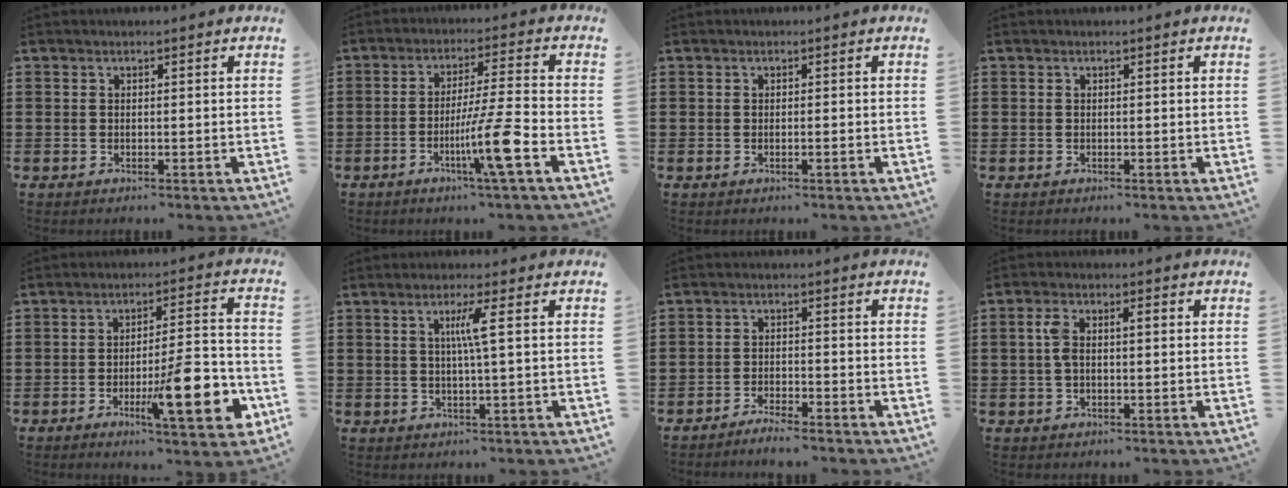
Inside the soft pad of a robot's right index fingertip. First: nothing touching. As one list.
[{"total": 10.4, "force": [-4.1, -0.2, 9.6], "torque": [-0.176, -0.011, -0.077]}, {"total": 0.5, "force": [-0.2, 0.0, 0.5], "torque": [-0.009, -0.003, -0.003]}, {"total": 0.0}, {"total": 13.2, "force": [-5.0, 3.0, 11.9], "torque": [-0.173, -0.003, -0.082]}, {"total": 3.9, "force": [0.7, -0.5, 3.8], "torque": [-0.074, -0.004, 0.007]}, {"total": 2.6, "force": [-2.6, 0.0, 0.3], "torque": [-0.010, 0.004, -0.053]}, {"total": 3.8, "force": [0.3, 1.4, 3.5], "torque": [-0.082, 0.001, -0.003]}]